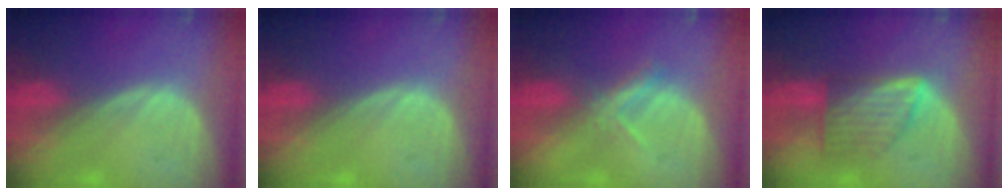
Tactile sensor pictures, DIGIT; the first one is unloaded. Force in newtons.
{"total": 0.0}
{"total": 3.1, "press": 2.9, "slide": 0.9}
{"total": 7.3, "press": 6.5, "slide": 3.3}